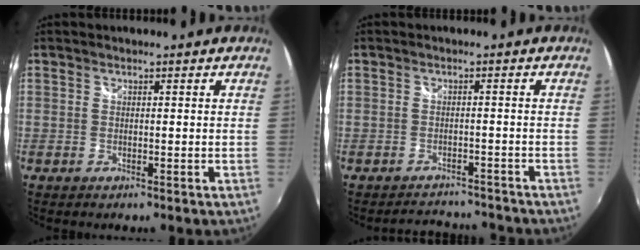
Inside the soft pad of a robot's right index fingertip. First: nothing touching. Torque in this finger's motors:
{"motor_torque": [-1.58, -0.17, -0.89, -0.20]}